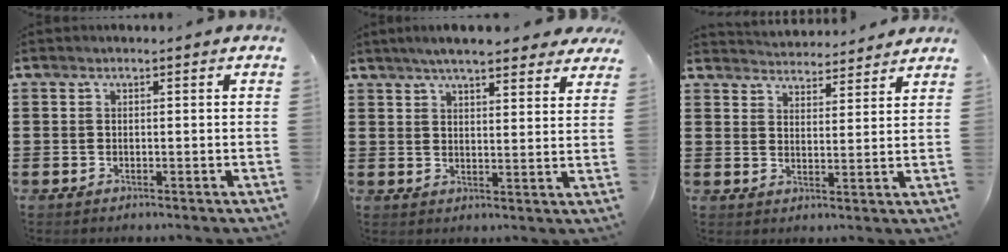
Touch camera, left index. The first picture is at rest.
{"total": 5.8, "force": [5.2, 0.7, 2.4], "torque": [-0.063, -0.009, 0.095]}
{"total": 3.8, "force": [3.8, 0.1, -0.2], "torque": [-0.010, -0.022, 0.068]}